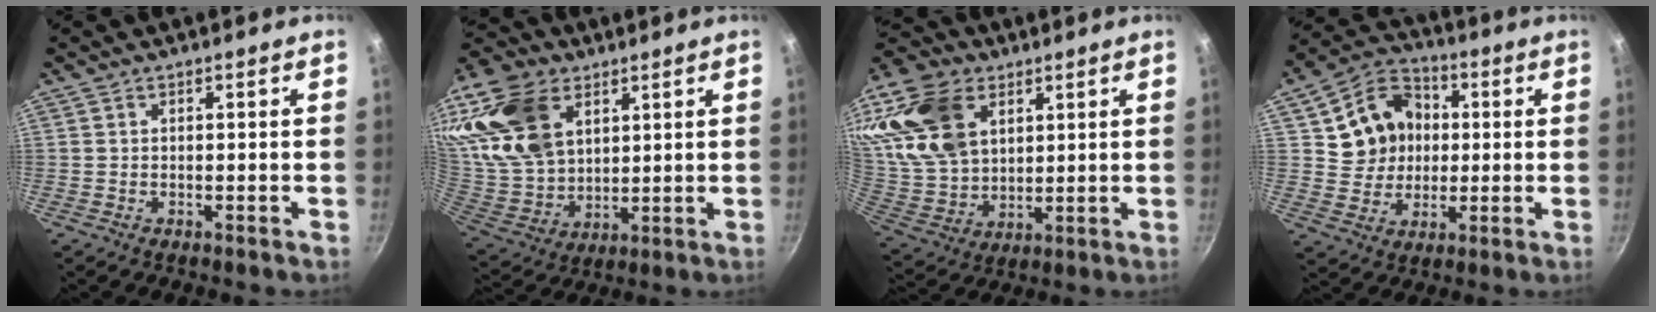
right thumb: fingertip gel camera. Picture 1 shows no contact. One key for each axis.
{"total": 24.4, "fx": 10.2, "fy": 16.7, "fz": 14.6, "tx": -0.301, "ty": -0.013, "tz": 0.202}
{"total": 22.4, "fx": 8.7, "fy": 15.6, "fz": 13.5, "tx": -0.266, "ty": -0.016, "tz": 0.172}
{"total": 13.1, "fx": 2.2, "fy": 11.5, "fz": 6.0, "tx": -0.073, "ty": 0.017, "tz": 0.036}